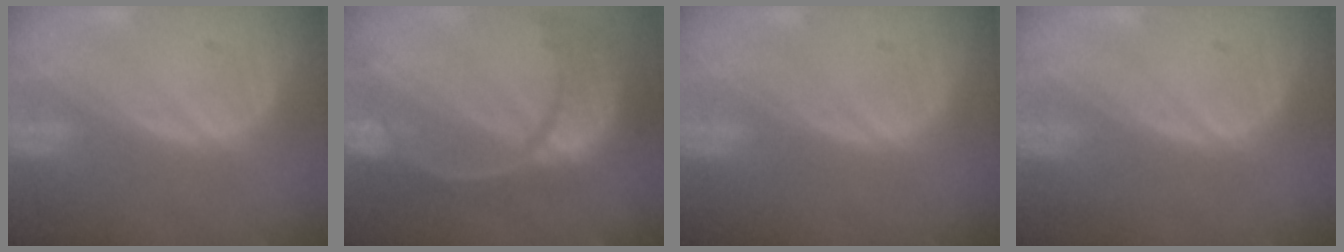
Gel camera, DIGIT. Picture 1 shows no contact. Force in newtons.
{"total": 12.1, "press": 9.8, "slide": 7.2}
{"total": 0.0}
{"total": 0.0}